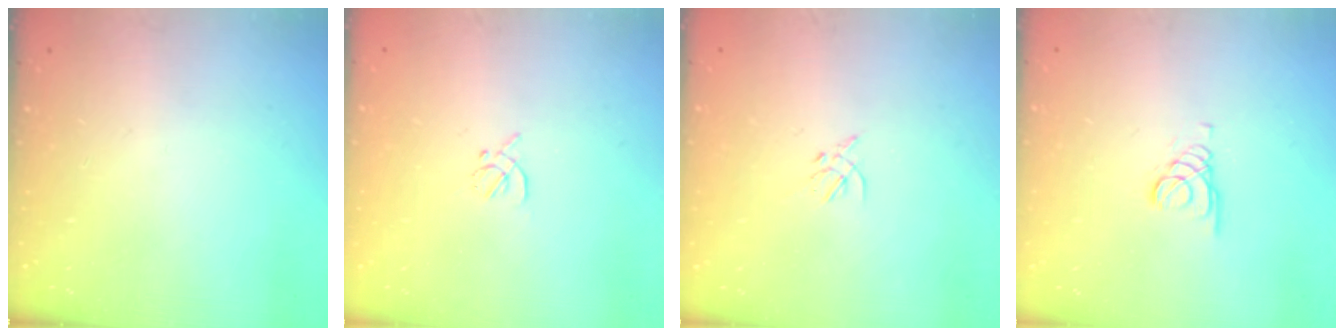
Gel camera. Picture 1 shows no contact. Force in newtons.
{"total": 1.4, "press": 1.3, "slide": 0.5}
{"total": 1.4, "press": 1.3, "slide": 0.5}
{"total": 1.3, "press": 1.3, "slide": 0.1}